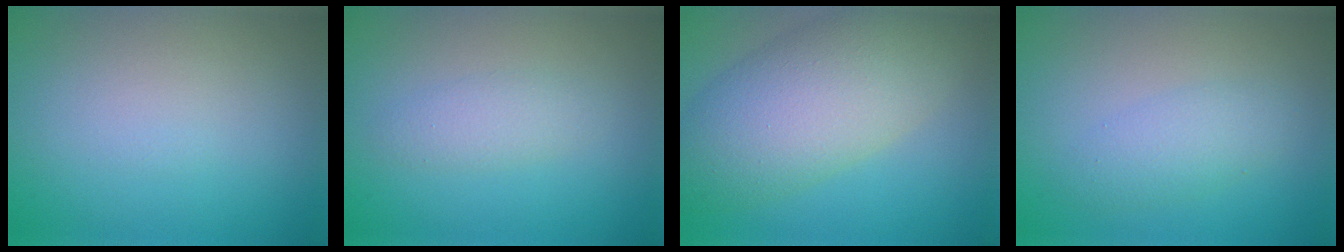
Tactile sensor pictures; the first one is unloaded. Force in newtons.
{"total": 1.8, "press": 1.8, "slide": 0.1}
{"total": 8.8, "press": 8.8, "slide": 0.5}
{"total": 2.5, "press": 2.5, "slide": 0.1}